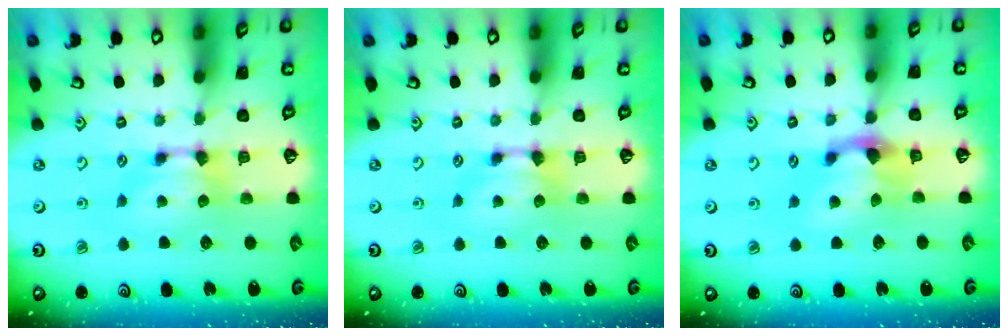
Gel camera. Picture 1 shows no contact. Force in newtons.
{"total": 0.0}
{"total": 2.8, "press": 2.2, "slide": 1.7}